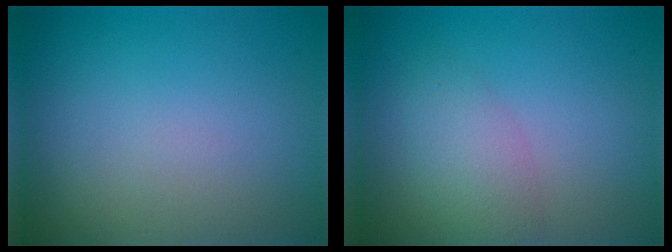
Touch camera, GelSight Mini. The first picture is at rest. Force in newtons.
{"total": 3.0, "press": 3.0, "slide": 0.2}